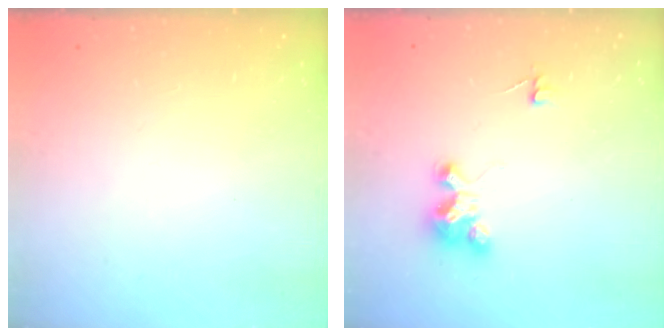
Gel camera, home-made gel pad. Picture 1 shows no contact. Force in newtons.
{"total": 4.1, "press": 4.1, "slide": 0.2}